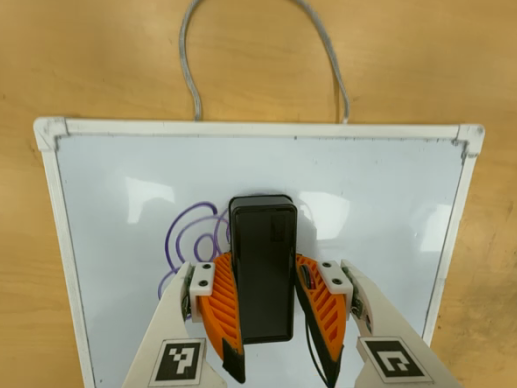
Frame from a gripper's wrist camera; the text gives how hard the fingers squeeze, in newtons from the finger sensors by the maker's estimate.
{"total": 13.6, "left": 11.8, "right": 15.5}